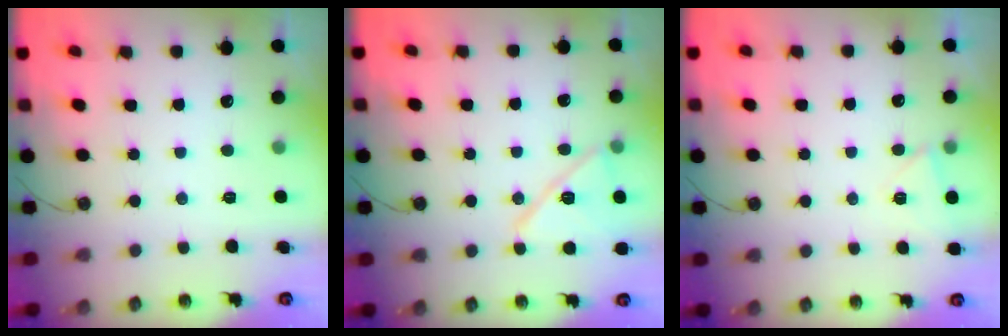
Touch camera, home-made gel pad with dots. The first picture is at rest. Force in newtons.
{"total": 13.3, "press": 13.2, "slide": 1.5}
{"total": 4.4, "press": 3.7, "slide": 2.5}